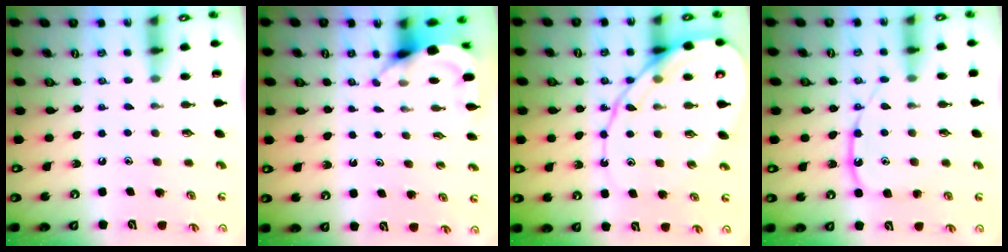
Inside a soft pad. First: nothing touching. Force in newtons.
{"total": 3.5, "press": 3.5, "slide": 0.2}
{"total": 13.0, "press": 12.9, "slide": 1.4}
{"total": 12.5, "press": 12.5, "slide": 1.0}